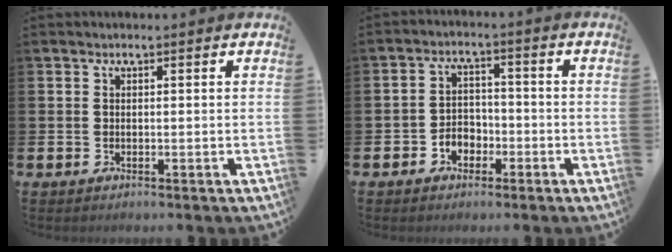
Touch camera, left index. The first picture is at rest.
{"total": 2.7, "force": [-1.8, 1.9, 0.7], "torque": [-0.010, 0.006, -0.042]}